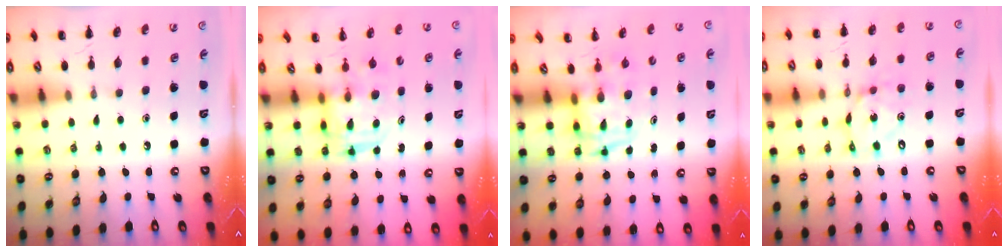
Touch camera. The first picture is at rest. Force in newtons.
{"total": 3.0, "press": 3.0, "slide": 0.3}
{"total": 3.2, "press": 3.1, "slide": 0.6}
{"total": 10.4, "press": 10.1, "slide": 2.4}